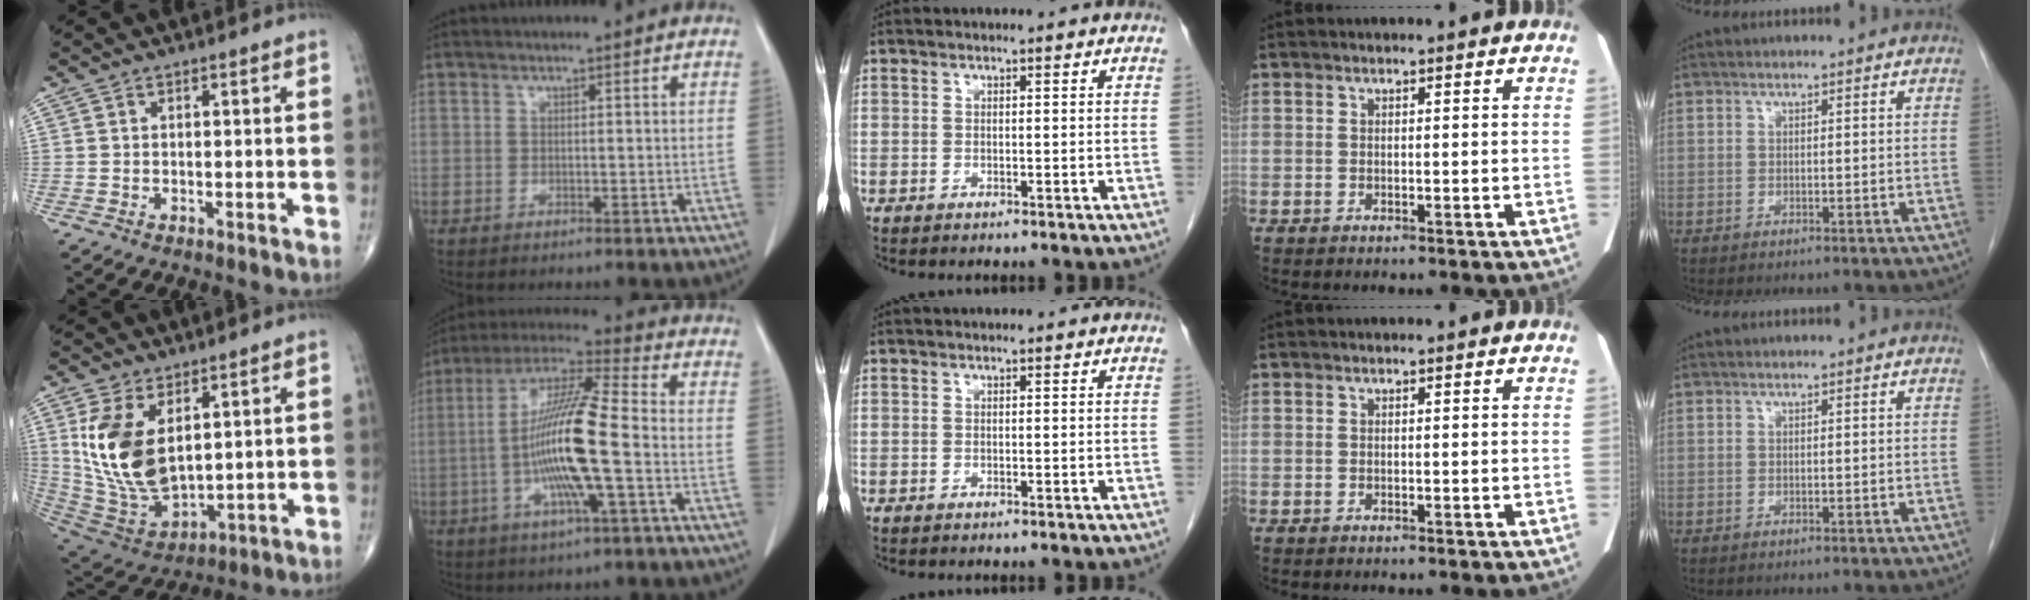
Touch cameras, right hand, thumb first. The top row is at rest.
{"thumb": {"total": 16.2, "force": [4.5, 9.0, 12.7], "torque": [-0.238, -0.024, 0.109]}, "index": {"total": 15.3, "force": [-2.5, 0.9, 15.1], "torque": [-0.293, 0.001, -0.054]}}